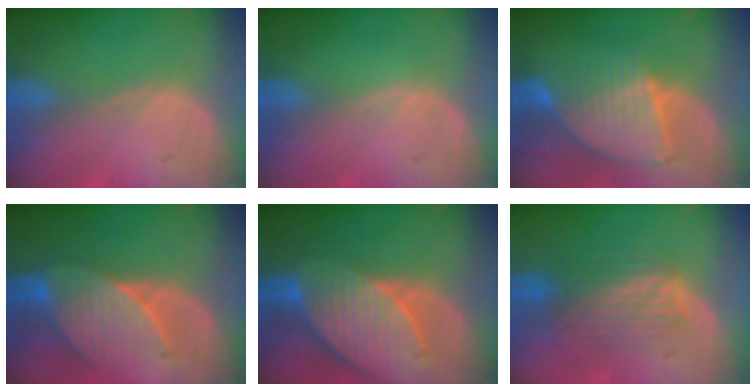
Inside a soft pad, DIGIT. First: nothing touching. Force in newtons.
{"total": 0.0}
{"total": 8.5, "press": 7.5, "slide": 4.1}
{"total": 7.7, "press": 7.7, "slide": 0.4}
{"total": 10.7, "press": 9.4, "slide": 5.0}
{"total": 5.6, "press": 5.6, "slide": 0.4}